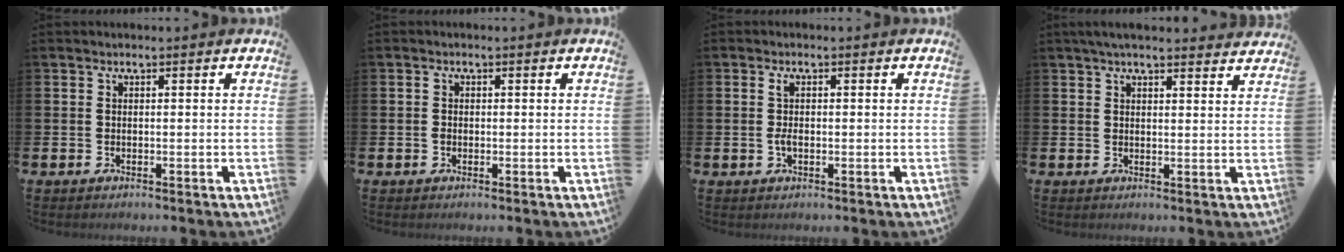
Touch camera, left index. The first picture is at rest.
{"total": 1.0, "force": [0.0, 0.9, 0.5], "torque": [-0.002, 0.004, -0.005]}
{"total": 2.1, "force": [0.1, 1.1, 1.8], "torque": [-0.036, 0.005, -0.001]}
{"total": 3.6, "force": [3.3, 0.5, 1.3], "torque": [-0.027, -0.009, 0.059]}